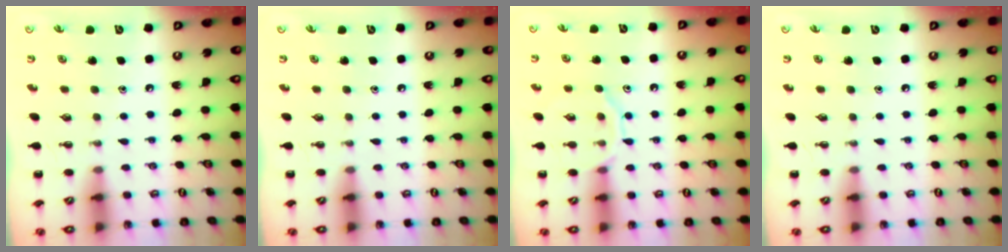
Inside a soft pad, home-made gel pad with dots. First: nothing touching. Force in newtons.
{"total": 0.0}
{"total": 9.4, "press": 9.4, "slide": 0.6}
{"total": 0.0}